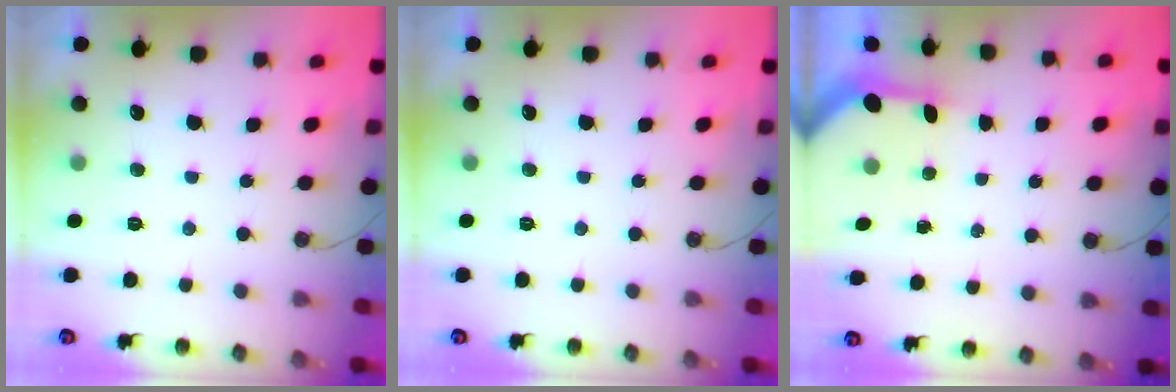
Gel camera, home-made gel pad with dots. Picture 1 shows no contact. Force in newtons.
{"total": 0.0}
{"total": 3.4, "press": 3.4, "slide": 0.3}